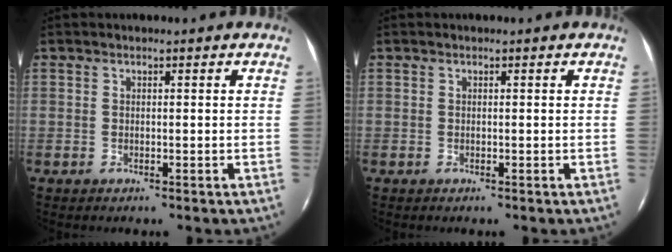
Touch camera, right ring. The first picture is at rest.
{"total": 0.0}